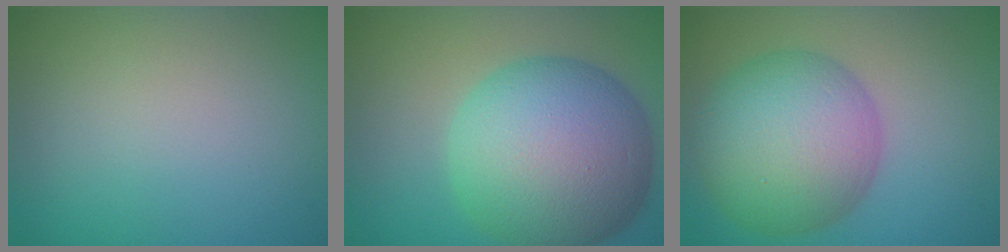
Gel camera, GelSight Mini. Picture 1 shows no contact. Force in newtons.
{"total": 14.3, "press": 14.3, "slide": 0.2}
{"total": 10.4, "press": 10.4, "slide": 0.2}